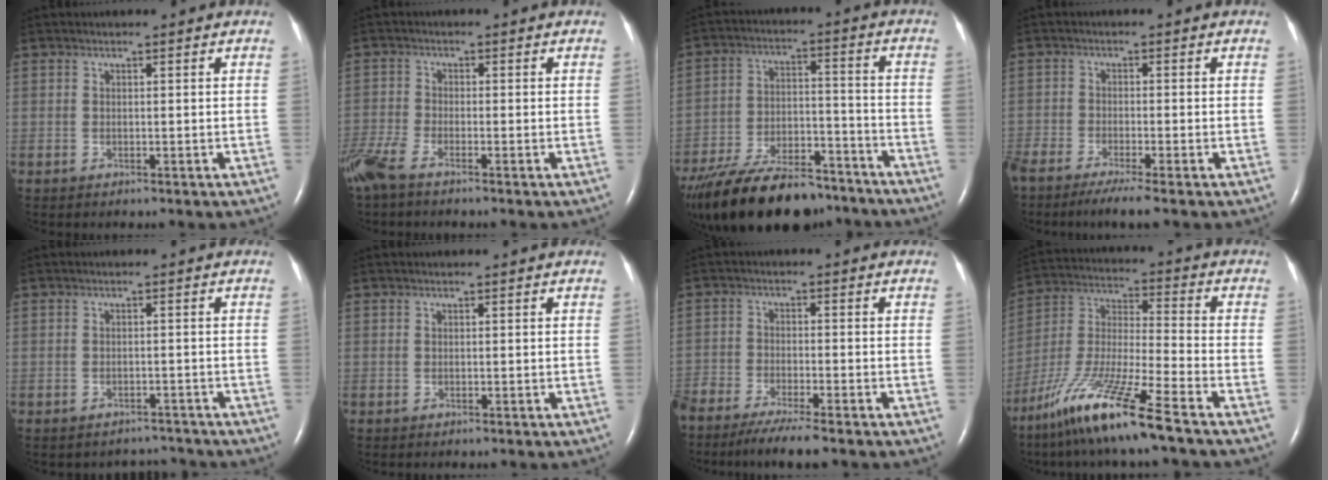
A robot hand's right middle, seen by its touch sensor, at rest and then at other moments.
{"total": 5.7, "force": [-4.5, 1.1, 3.4], "torque": [-0.087, -0.016, -0.095]}
{"total": 22.3, "force": [-18.1, 7.5, 10.6], "torque": [-0.210, -0.016, -0.285]}
{"total": 6.9, "force": [-5.4, 0.2, 4.3], "torque": [-0.070, -0.016, -0.093]}
{"total": 2.5, "force": [-2.3, 0.8, -0.6], "torque": [0.006, 0.005, -0.030]}
{"total": 0.0}
{"total": 9.2, "force": [-7.6, 0.5, 5.1], "torque": [-0.081, -0.022, -0.127]}
{"total": 15.7, "force": [-10.6, -0.2, 11.5], "torque": [-0.251, -0.036, -0.201]}